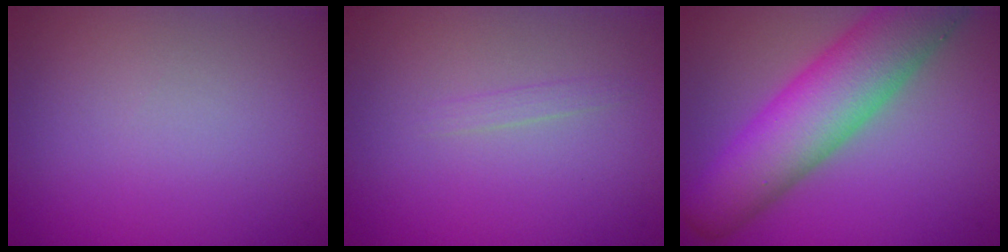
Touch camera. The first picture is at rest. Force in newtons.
{"total": 0.7, "press": 0.7, "slide": 0.1}
{"total": 9.9, "press": 9.9, "slide": 0.6}